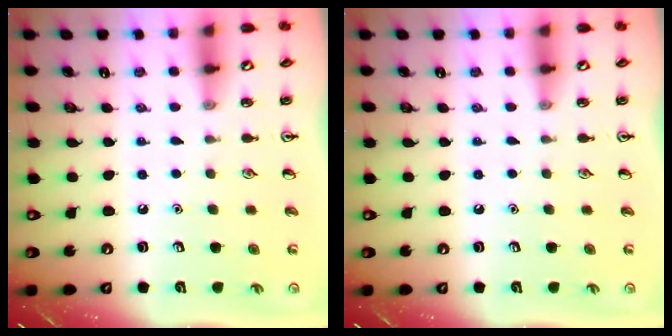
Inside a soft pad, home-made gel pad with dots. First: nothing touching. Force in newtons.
{"total": 0.0}